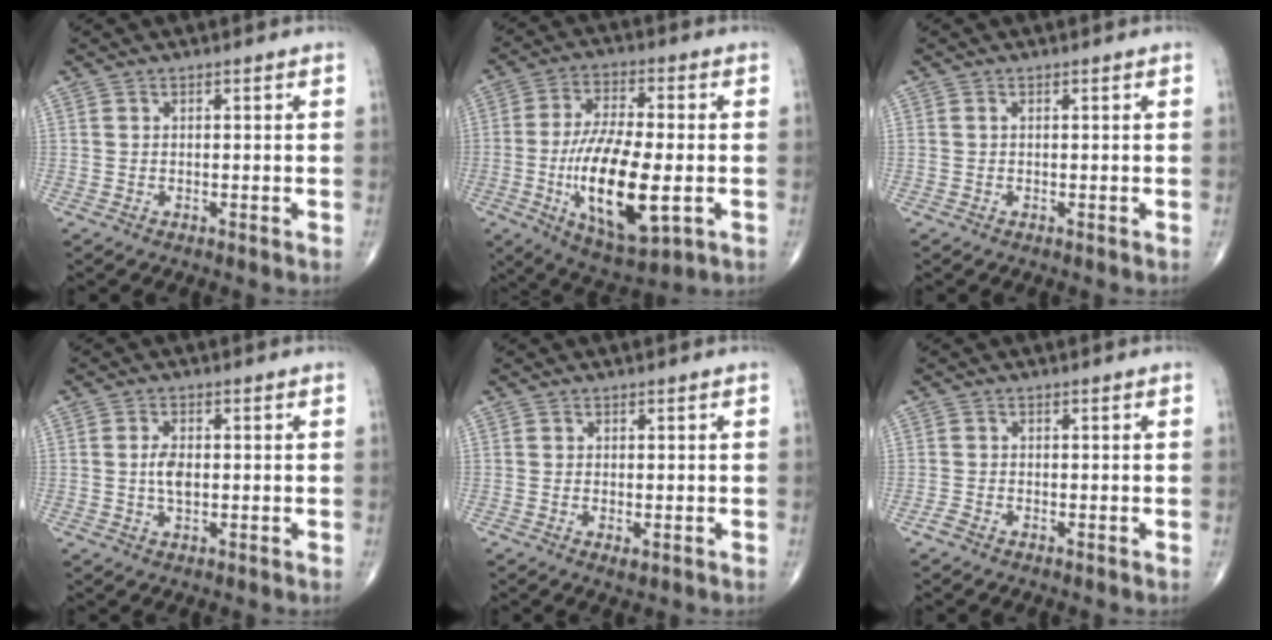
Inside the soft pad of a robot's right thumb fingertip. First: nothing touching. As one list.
[{"total": 18.2, "force": [-3.8, 6.9, 16.4], "torque": [-0.298, -0.001, -0.055]}, {"total": 0.0}, {"total": 3.6, "force": [-0.1, 1.9, 3.0], "torque": [-0.058, 0.000, -0.003]}, {"total": 1.4, "force": [-0.4, 0.7, 1.2], "torque": [-0.023, -0.004, -0.004]}, {"total": 1.2, "force": [-0.9, 0.6, 0.6], "torque": [-0.019, -0.001, -0.021]}]